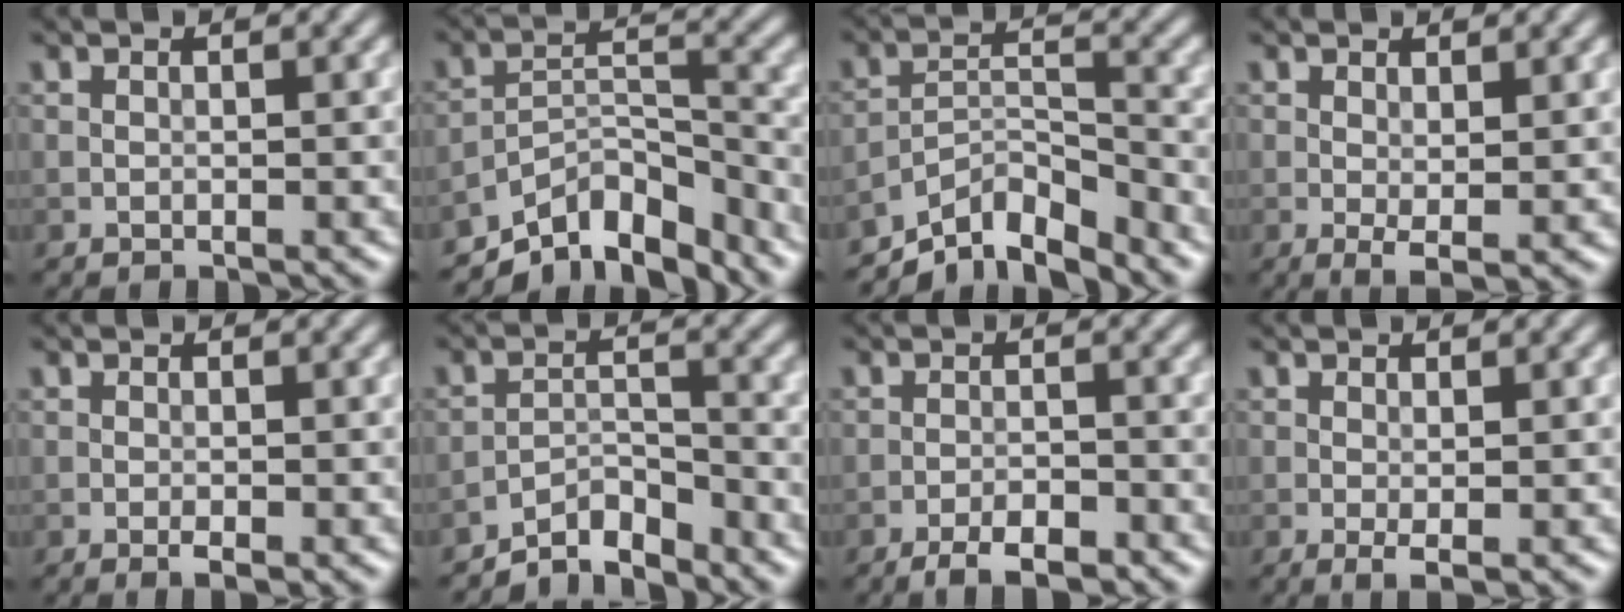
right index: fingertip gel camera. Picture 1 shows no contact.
{"total": 7.9, "force": [-6.5, 2.8, 3.5], "torque": [-0.043, -0.004, -0.118]}
{"total": 6.3, "force": [-5.4, 1.7, 2.8], "torque": [-0.037, -0.002, -0.101]}
{"total": 1.8, "force": [0.2, 0.6, 1.7], "torque": [-0.030, -0.006, 0.006]}
{"total": 1.3, "force": [-0.4, 0.3, 1.1], "torque": [-0.020, -0.005, -0.006]}
{"total": 3.6, "force": [-3.4, 0.7, 0.9], "torque": [-0.010, 0.008, -0.069]}
{"total": 3.2, "force": [-2.3, 0.9, 2.0], "torque": [-0.031, 0.004, -0.042]}
{"total": 1.4, "force": [-0.2, 0.3, 1.4], "torque": [-0.024, -0.007, -0.004]}